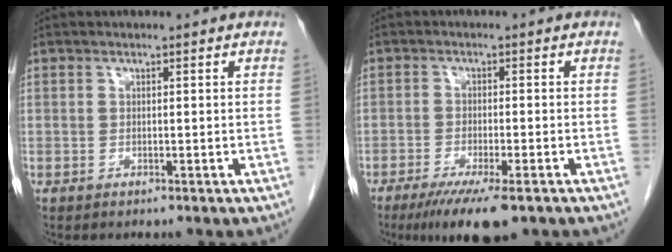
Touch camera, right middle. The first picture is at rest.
{"total": 8.9, "force": [-6.1, 1.4, 6.4], "torque": [-0.098, -0.020, -0.093]}